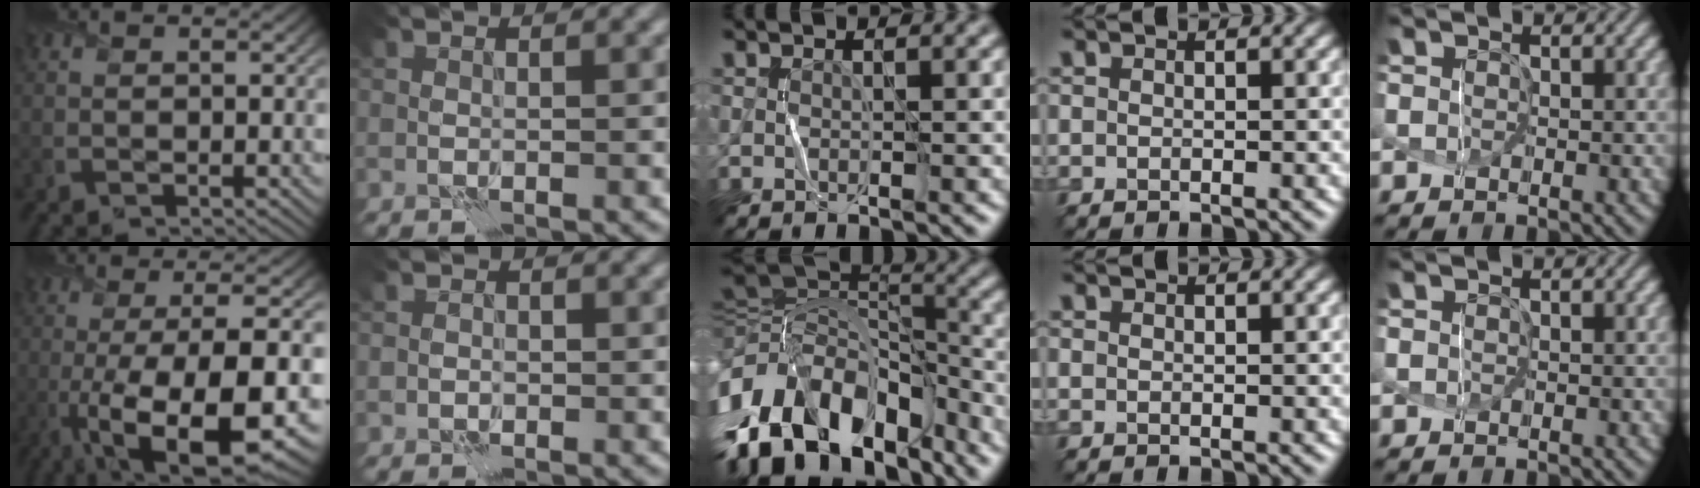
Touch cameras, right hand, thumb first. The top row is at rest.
{"thumb": {"total": 16.5, "force": [-5.2, 4.6, 15.0], "torque": [-0.230, -0.007, -0.081]}, "index": {"total": 0.8, "force": [-0.3, 0.7, 0.3], "torque": [0.001, 0.002, -0.007]}, "middle": {"total": 15.3, "force": [-8.6, 8.9, 9.0], "torque": [-0.194, 0.008, -0.144]}}